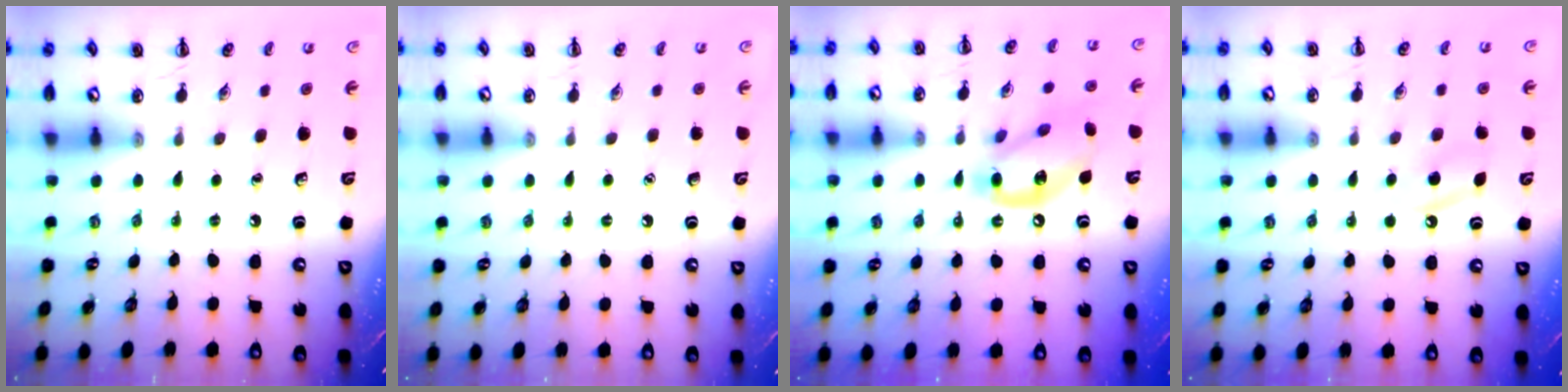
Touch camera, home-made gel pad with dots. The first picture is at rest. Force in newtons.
{"total": 1.4, "press": 1.4, "slide": 0.1}
{"total": 14.5, "press": 14.4, "slide": 2.3}
{"total": 6.1, "press": 6.0, "slide": 1.5}